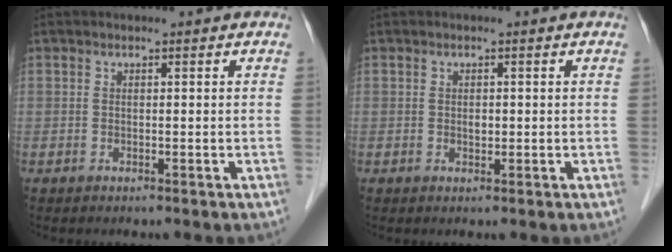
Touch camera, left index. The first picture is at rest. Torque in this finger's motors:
{"motor_torque": [0.00, -0.13, -0.01, 0.00]}